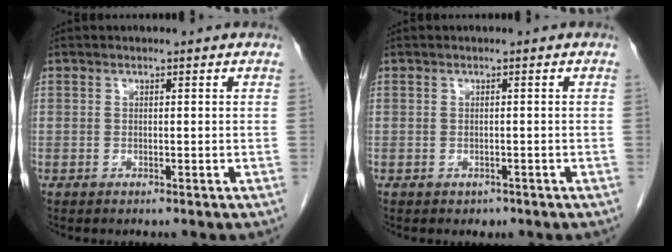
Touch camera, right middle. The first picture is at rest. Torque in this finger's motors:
{"motor_torque": [0.33, -0.11, -0.03, -0.01]}